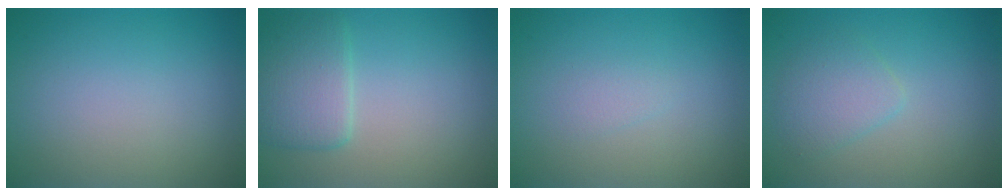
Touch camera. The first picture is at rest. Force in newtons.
{"total": 3.4, "press": 3.4, "slide": 0.4}
{"total": 0.8, "press": 0.8, "slide": 0.1}
{"total": 2.3, "press": 2.3, "slide": 0.0}